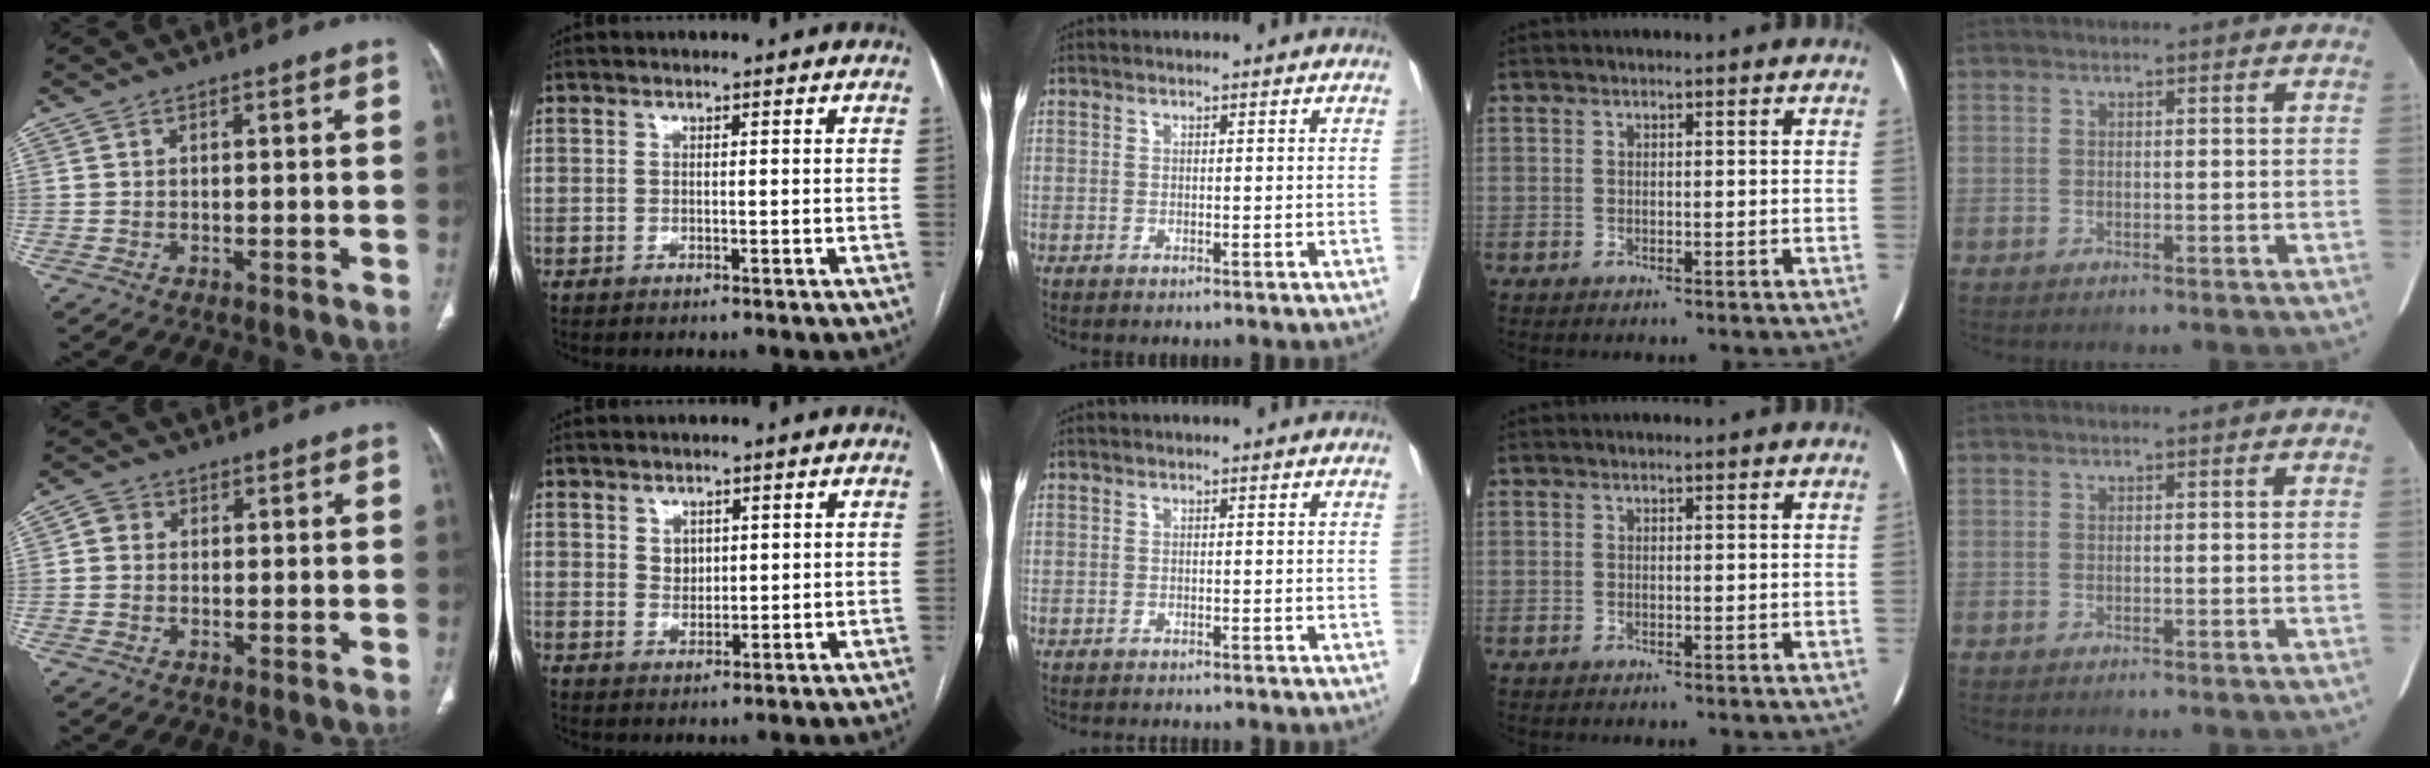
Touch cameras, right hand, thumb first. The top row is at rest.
{"thumb": {"total": 2.4, "force": [0.3, 2.2, 1.0], "torque": [-0.007, 0.005, 0.002]}, "index": {"total": 2.2, "force": [1.0, 1.7, 1.1], "torque": [-0.020, -0.003, 0.024]}, "middle": {"total": 2.7, "force": [-2.5, 0.4, 0.8], "torque": [-0.013, -0.005, -0.033]}}